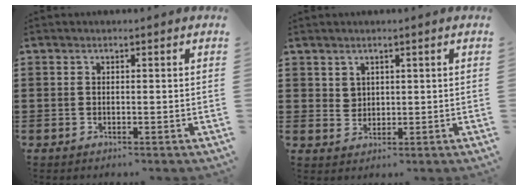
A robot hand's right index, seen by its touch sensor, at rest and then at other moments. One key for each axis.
{"total": 2.2, "fx": 1.5, "fy": 1.6, "fz": 0.4, "tx": -0.013, "ty": 0.007, "tz": 0.028}